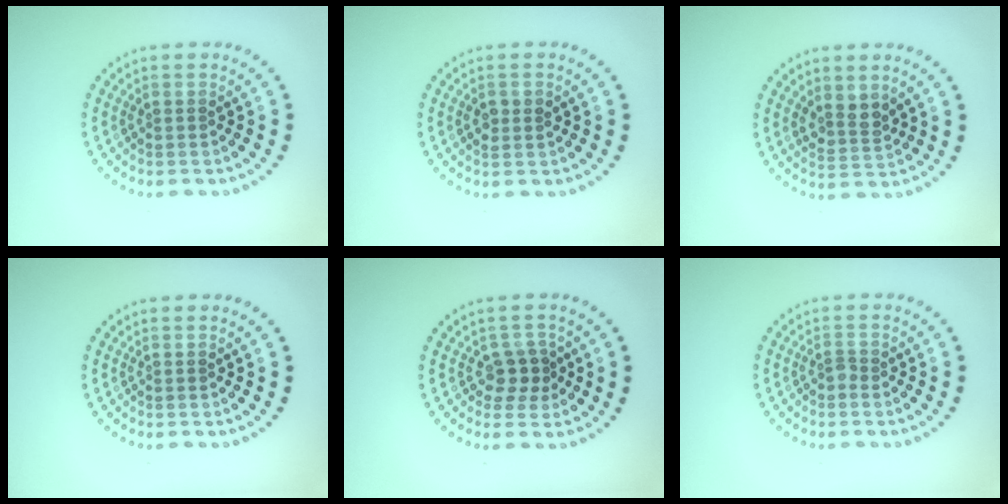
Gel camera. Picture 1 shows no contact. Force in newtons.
{"total": 1.4, "press": 1.4, "slide": 0.3}
{"total": 2.2, "press": 1.9, "slide": 1.1}
{"total": 0.0}
{"total": 2.0, "press": 1.8, "slide": 0.9}
{"total": 0.8, "press": 0.5, "slide": 0.6}